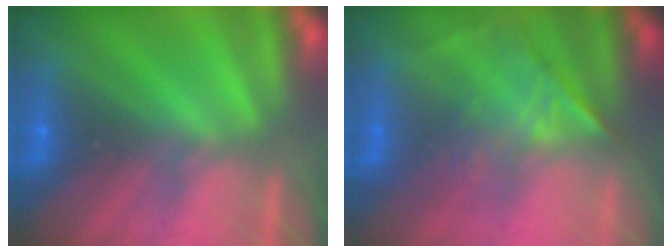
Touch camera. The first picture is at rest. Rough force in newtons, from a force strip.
{"total": 1.2}